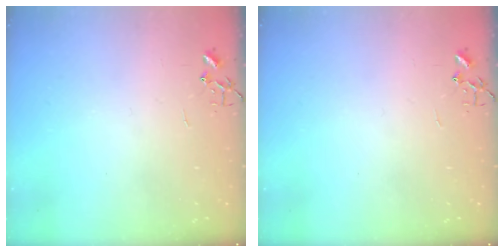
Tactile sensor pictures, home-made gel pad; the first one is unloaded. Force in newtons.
{"total": 0.0}